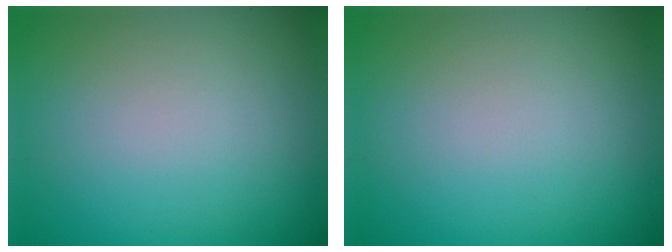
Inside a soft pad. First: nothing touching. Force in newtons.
{"total": 0.0}